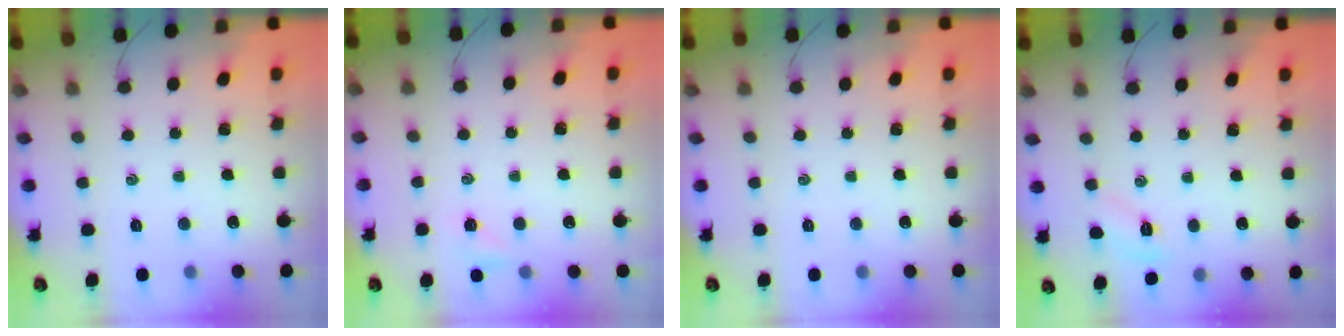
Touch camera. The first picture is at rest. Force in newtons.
{"total": 3.2, "press": 3.0, "slide": 1.0}
{"total": 0.0}
{"total": 5.4, "press": 5.3, "slide": 1.3}